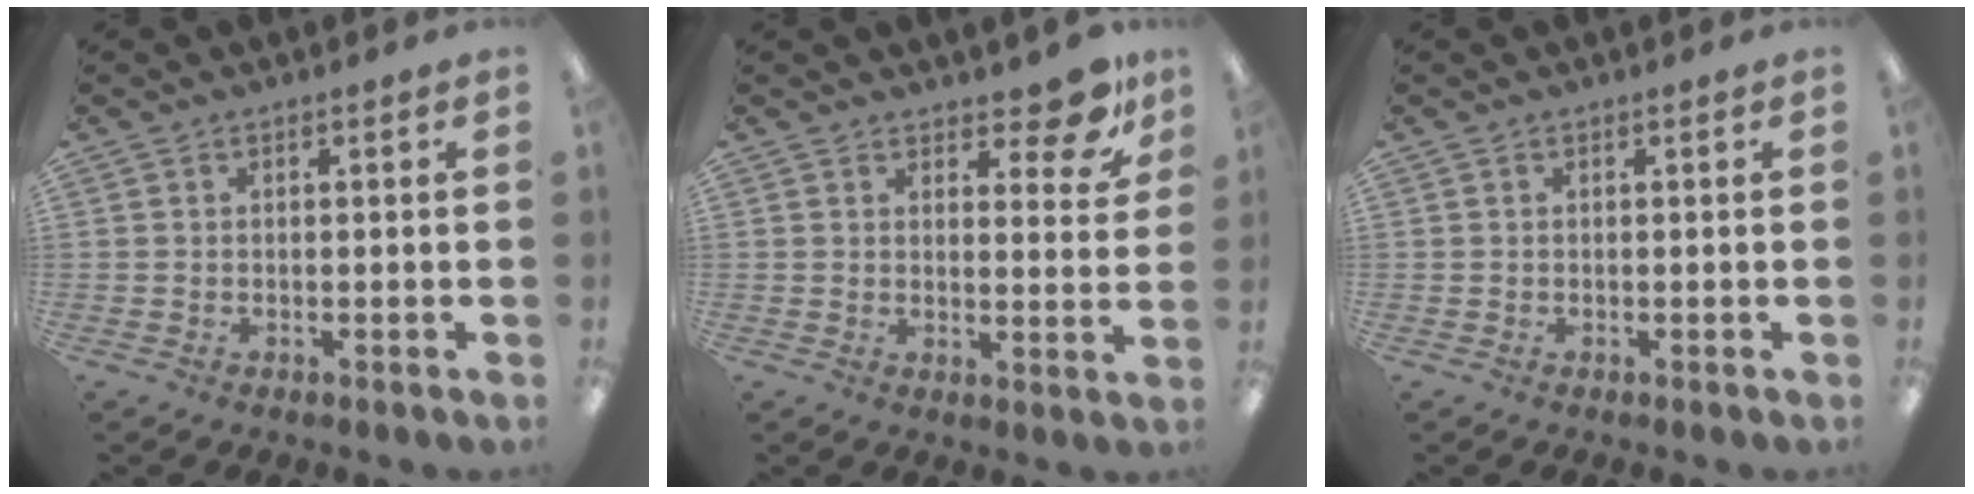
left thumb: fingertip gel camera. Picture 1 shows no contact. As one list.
[{"total": 9.7, "force": [7.8, 3.0, 4.8], "torque": [-0.052, -0.056, 0.134]}, {"total": 0.0}]